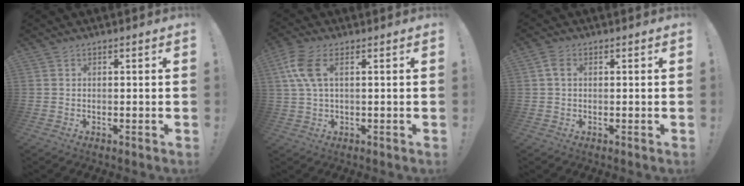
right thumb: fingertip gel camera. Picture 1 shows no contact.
{"total": 8.0, "force": [2.2, 3.5, 6.8], "torque": [-0.152, 0.002, 0.044]}
{"total": 2.9, "force": [0.7, 1.9, 2.1], "torque": [-0.040, 0.007, 0.013]}